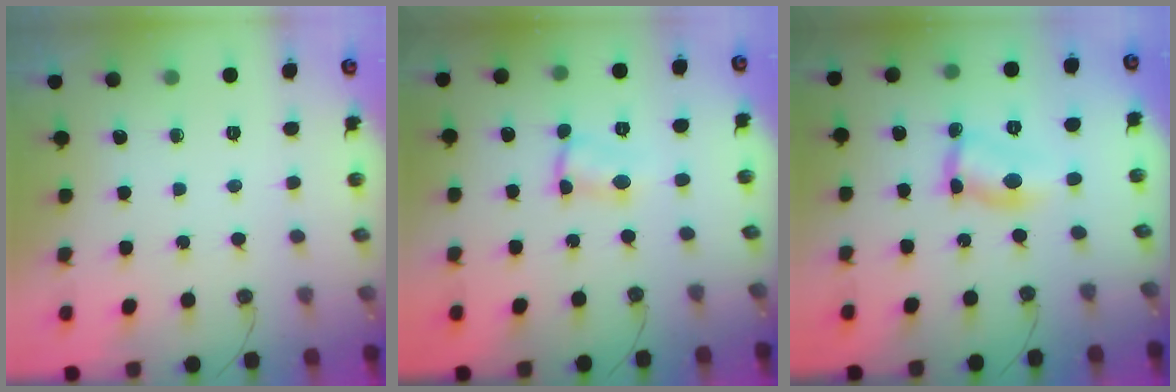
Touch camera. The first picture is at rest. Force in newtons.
{"total": 2.0, "press": 2.0, "slide": 0.1}
{"total": 6.2, "press": 6.2, "slide": 0.3}